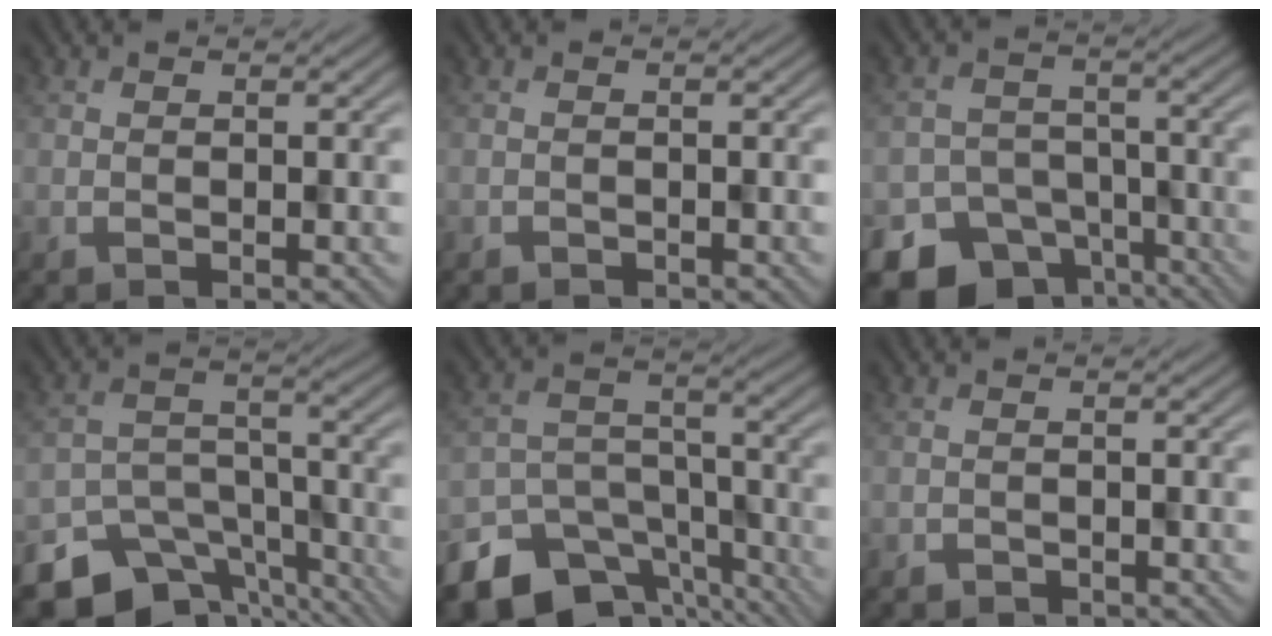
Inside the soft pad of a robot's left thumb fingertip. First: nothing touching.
{"total": 0.8, "force": [-0.7, 0.3, -0.3], "torque": [0.006, -0.001, -0.010]}
{"total": 12.7, "force": [-8.9, 8.4, 3.3], "torque": [-0.062, -0.030, -0.112]}
{"total": 13.5, "force": [-10.5, 7.4, 4.2], "torque": [-0.072, -0.021, -0.133]}
{"total": 14.6, "force": [-11.0, 8.5, 4.5], "torque": [-0.097, -0.037, -0.137]}
{"total": 1.1, "force": [-0.9, 0.4, -0.3], "torque": [0.007, 0.000, -0.015]}